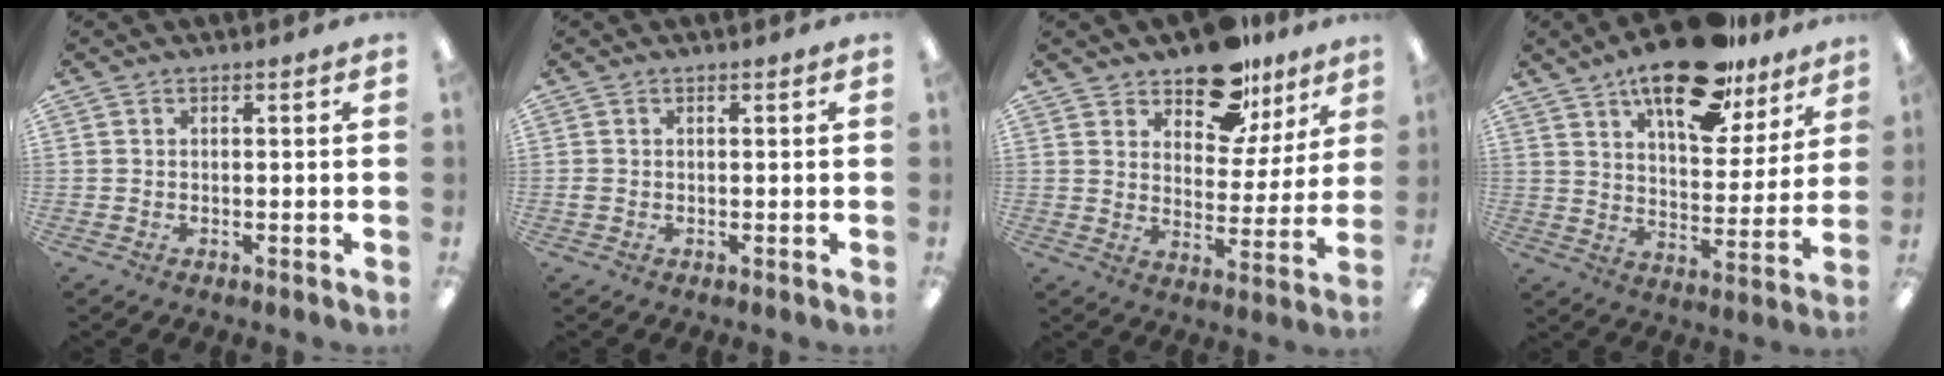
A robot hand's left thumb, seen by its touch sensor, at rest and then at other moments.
{"total": 0.8, "force": [0.0, 0.6, 0.5], "torque": [-0.010, 0.003, -0.002]}
{"total": 14.1, "force": [10.7, 7.2, 5.6], "torque": [-0.079, -0.068, 0.195]}
{"total": 20.5, "force": [14.3, 8.4, 12.0], "torque": [-0.182, -0.075, 0.238]}